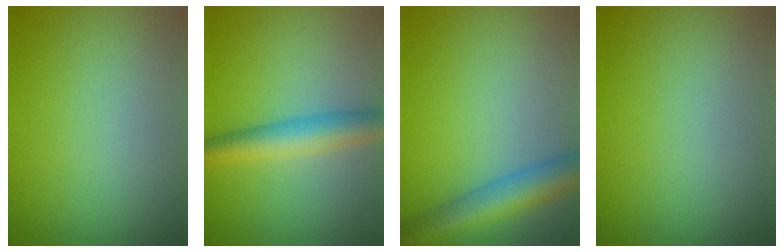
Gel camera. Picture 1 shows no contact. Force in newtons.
{"total": 4.3, "press": 4.3, "slide": 0.1}
{"total": 6.0, "press": 6.0, "slide": 0.2}
{"total": 0.0}